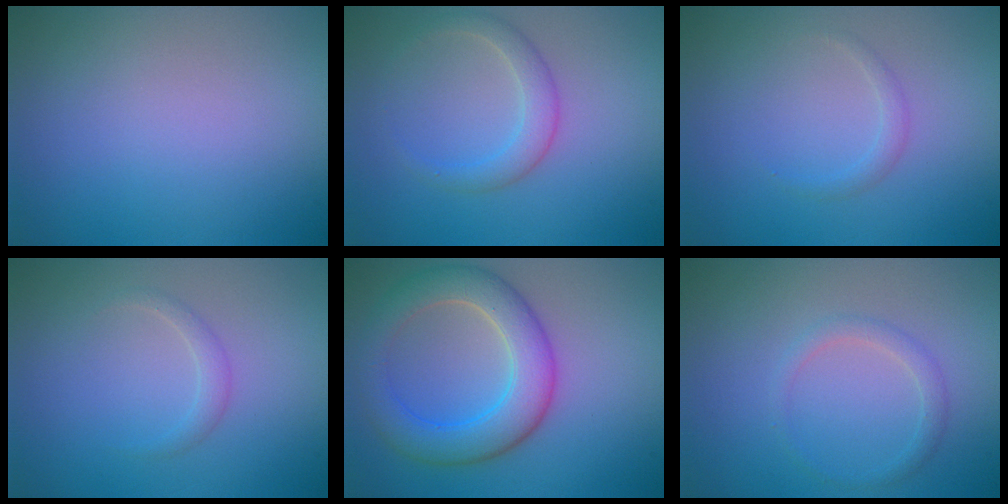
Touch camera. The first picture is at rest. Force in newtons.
{"total": 2.3, "press": 2.3, "slide": 0.1}
{"total": 0.9, "press": 0.9, "slide": 0.0}
{"total": 1.1, "press": 1.1, "slide": 0.1}
{"total": 6.2, "press": 6.2, "slide": 0.2}
{"total": 1.5, "press": 1.5, "slide": 0.2}